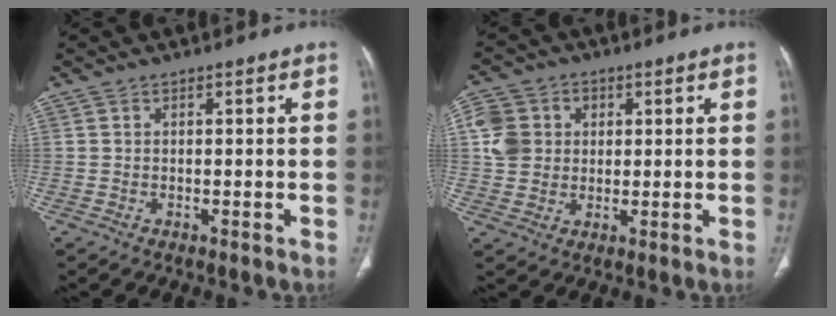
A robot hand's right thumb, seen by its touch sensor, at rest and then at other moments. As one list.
[{"total": 8.6, "force": [1.6, 7.6, 3.6], "torque": [-0.054, 0.007, 0.026]}]